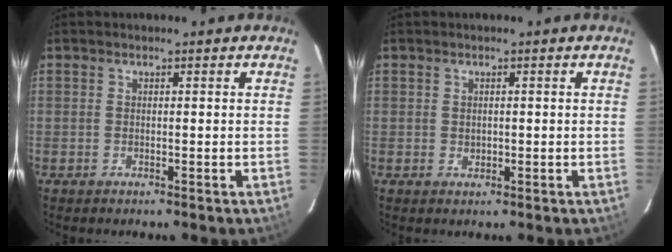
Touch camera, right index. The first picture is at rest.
{"total": 0.9, "force": [0.1, 0.8, 0.3], "torque": [-0.002, 0.002, 0.004]}